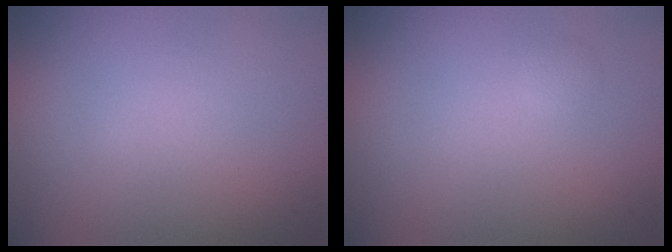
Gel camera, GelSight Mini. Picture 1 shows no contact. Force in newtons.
{"total": 0.6, "press": 0.6, "slide": 0.1}